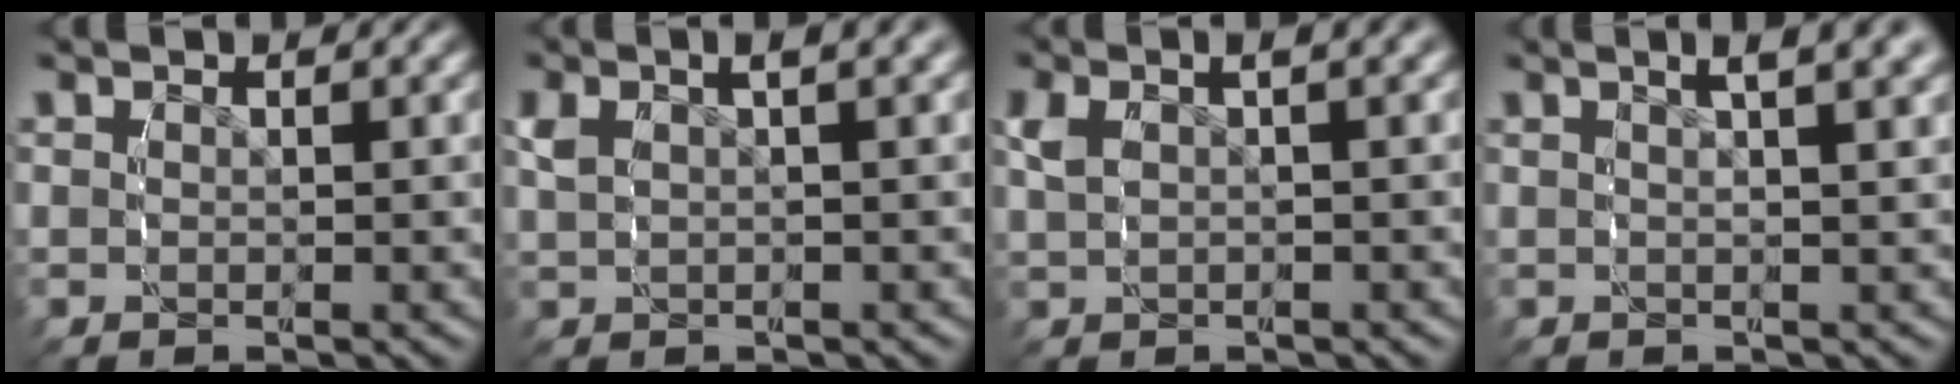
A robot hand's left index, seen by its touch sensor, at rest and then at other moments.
{"total": 3.0, "force": [0.6, 1.4, 2.5], "torque": [-0.055, 0.010, 0.012]}
{"total": 2.8, "force": [0.3, 1.4, 2.4], "torque": [-0.055, 0.009, 0.008]}
{"total": 4.2, "force": [2.4, 1.1, 3.2], "torque": [-0.045, 0.016, 0.032]}